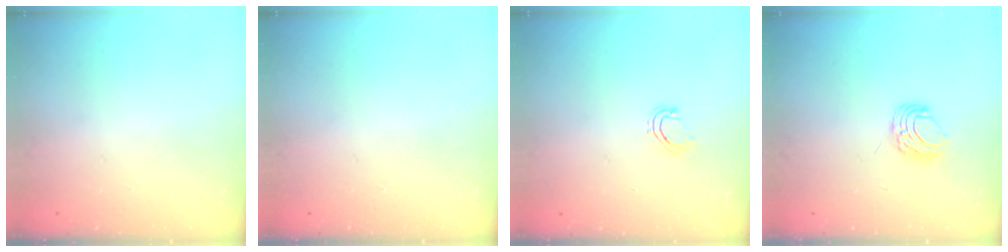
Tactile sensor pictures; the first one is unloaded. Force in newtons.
{"total": 0.0}
{"total": 4.2, "press": 4.0, "slide": 1.2}
{"total": 6.6, "press": 6.6, "slide": 0.5}